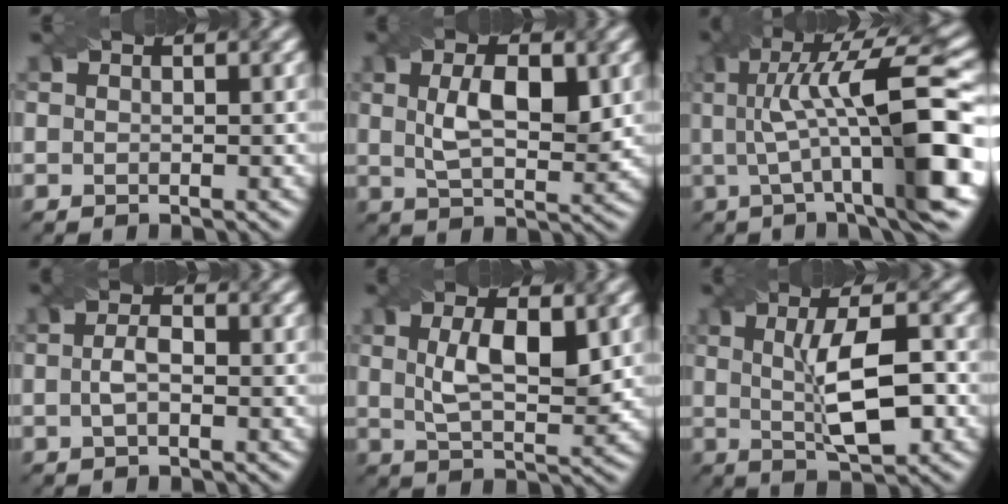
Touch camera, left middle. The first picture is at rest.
{"total": 5.4, "force": [1.1, 2.4, 4.8], "torque": [-0.092, 0.000, 0.023]}
{"total": 13.2, "force": [1.2, 2.9, 12.8], "torque": [-0.186, 0.016, 0.020]}
{"total": 1.9, "force": [-0.3, 0.8, 1.7], "torque": [-0.039, 0.003, -0.007]}
{"total": 5.7, "force": [1.3, 2.1, 5.1], "torque": [-0.097, 0.000, 0.026]}
{"total": 6.9, "force": [0.2, 2.0, 6.6], "torque": [-0.110, 0.006, 0.004]}